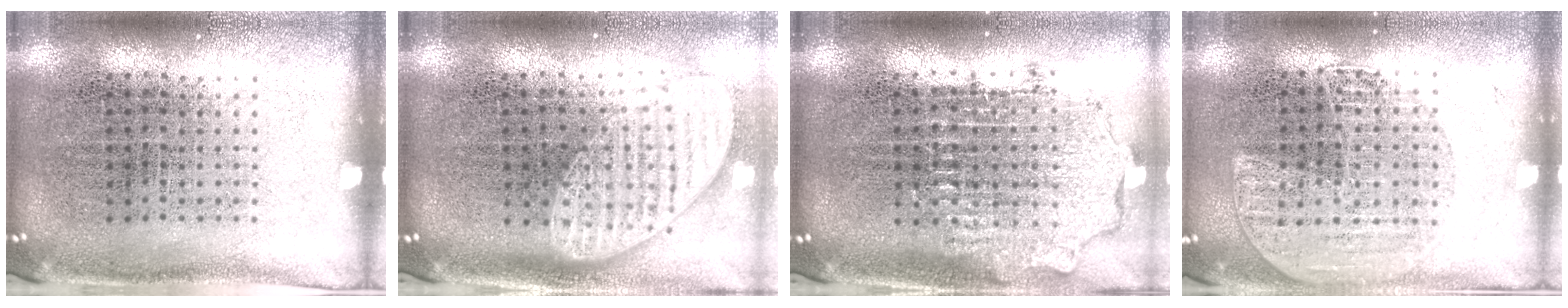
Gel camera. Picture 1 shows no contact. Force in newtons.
{"total": 1.9, "press": 1.5, "slide": 1.1}
{"total": 1.9, "press": 1.5, "slide": 1.1}
{"total": 1.3, "press": 1.3, "slide": 0.2}